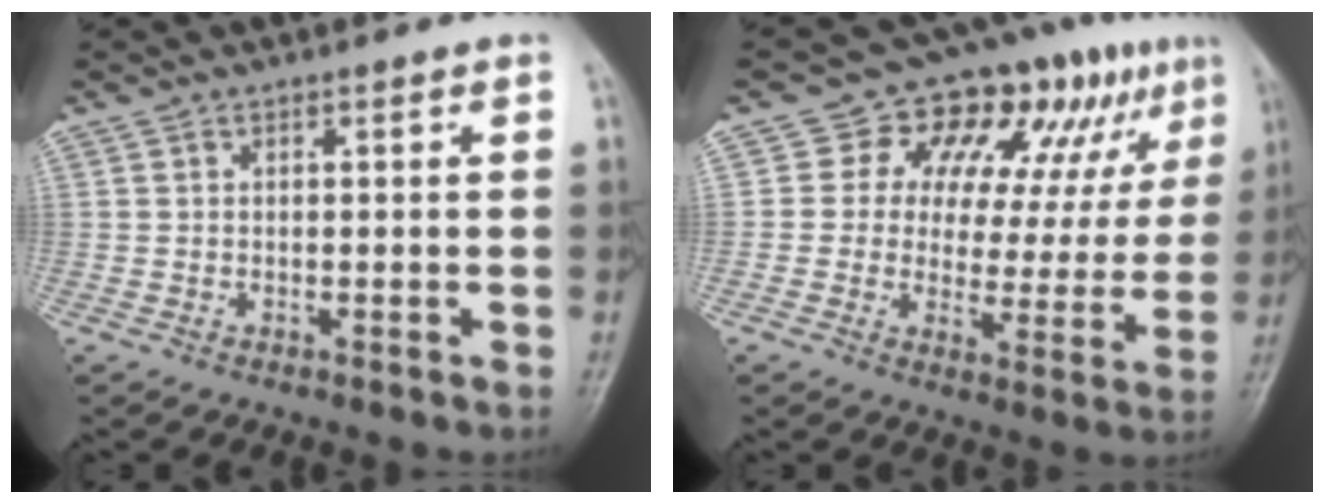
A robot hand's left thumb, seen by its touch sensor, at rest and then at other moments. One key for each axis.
{"total": 17.1, "fx": 7.7, "fy": 9.9, "fz": 11.7, "tx": -0.095, "ty": -0.002, "tz": 0.105}